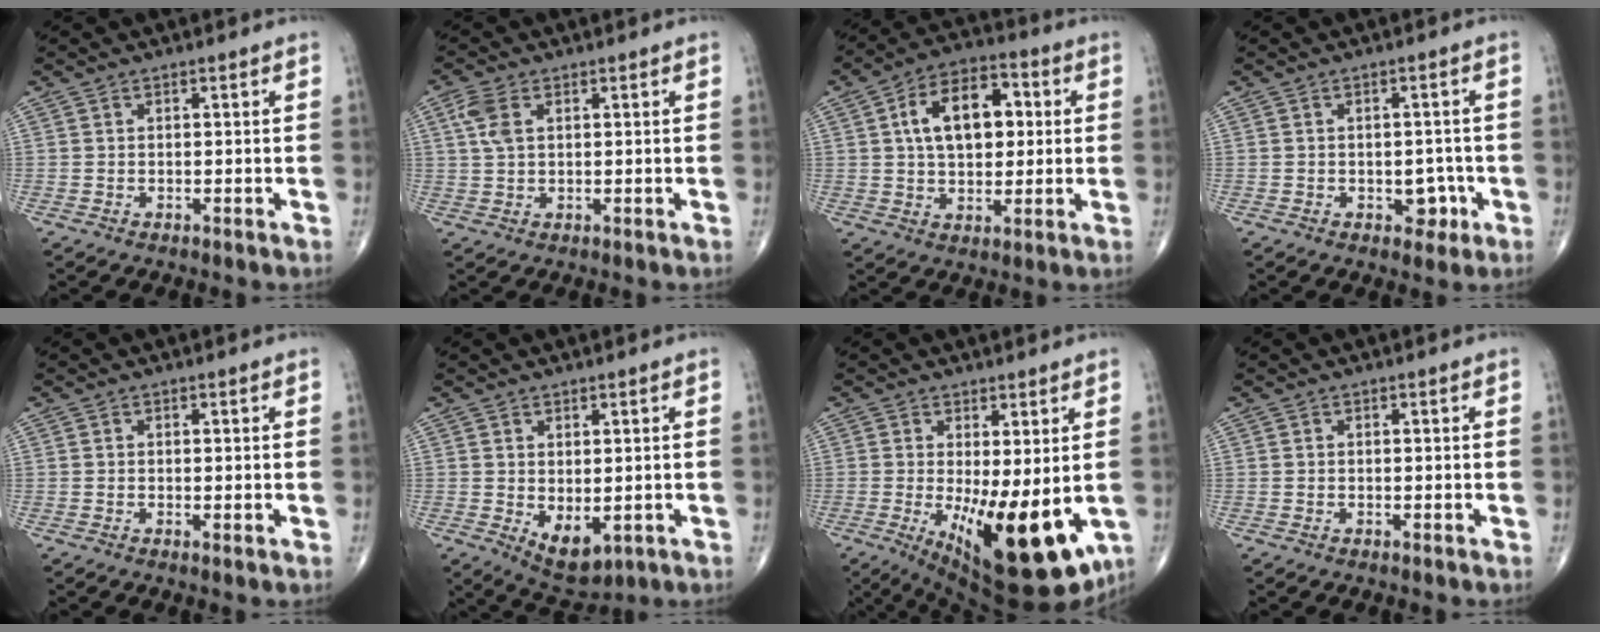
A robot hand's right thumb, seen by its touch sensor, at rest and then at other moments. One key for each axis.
{"total": 4.6, "fx": 1.5, "fy": 2.5, "fz": 3.5, "tx": -0.088, "ty": 0.009, "tz": 0.031}
{"total": 14.3, "fx": 3.0, "fy": 8.4, "fz": 11.1, "tx": -0.157, "ty": 0.012, "tz": 0.043}
{"total": 4.0, "fx": -1.3, "fy": 2.8, "fz": 2.5, "tx": -0.006, "ty": 0.010, "tz": -0.015}
{"total": 0.7, "fx": -0.1, "fy": 0.2, "fz": 0.6, "tx": -0.015, "ty": -0.004, "tz": -0.003}
{"total": 6.4, "fx": -1.1, "fy": 3.5, "fz": 5.3, "tx": -0.069, "ty": -0.007, "tz": 0.003}
{"total": 17.1, "fx": -3.1, "fy": 6.1, "fz": 15.6, "tx": -0.213, "ty": -0.035, "tz": -0.022}
{"total": 0.0}